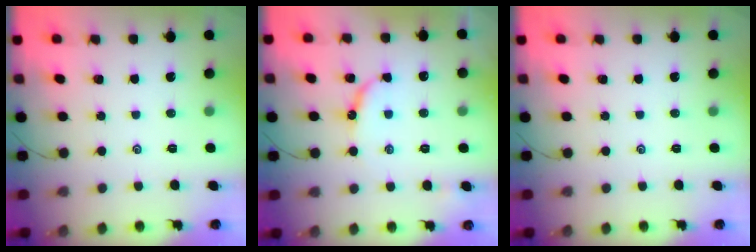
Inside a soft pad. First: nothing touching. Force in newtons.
{"total": 7.9, "press": 7.8, "slide": 0.7}
{"total": 0.0}